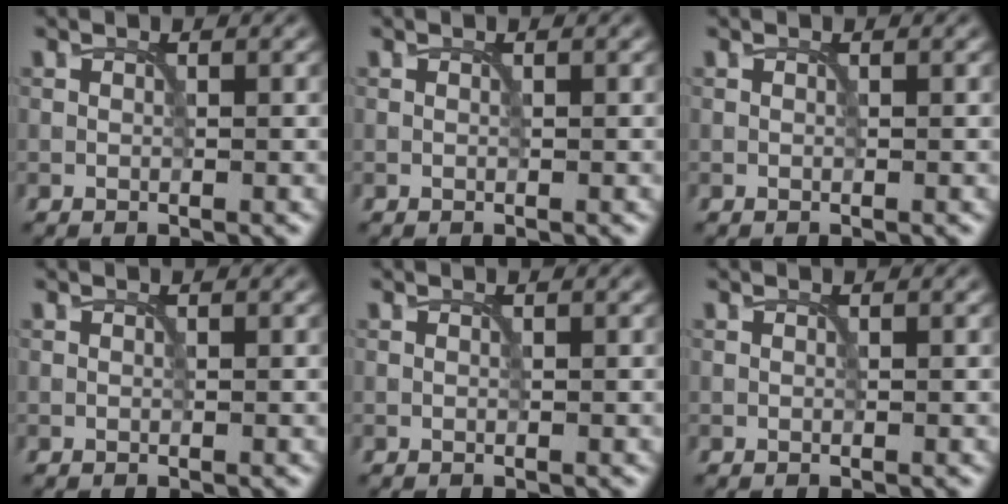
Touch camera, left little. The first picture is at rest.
{"total": 0.0}
{"total": 0.0}
{"total": 0.0}
{"total": 0.0}
{"total": 0.0}